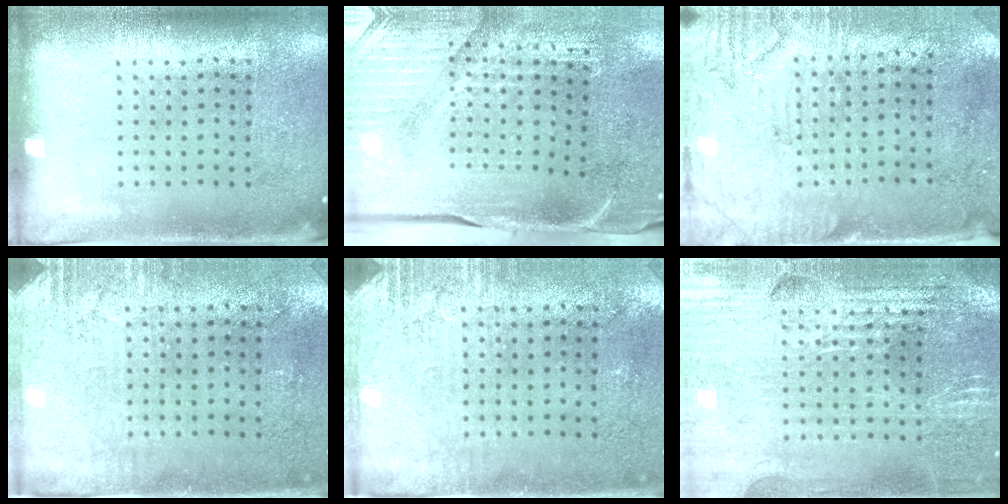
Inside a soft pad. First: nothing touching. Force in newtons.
{"total": 4.6, "press": 3.9, "slide": 2.5}
{"total": 3.1, "press": 2.5, "slide": 1.7}
{"total": 2.8, "press": 2.4, "slide": 1.6}
{"total": 2.7, "press": 2.3, "slide": 1.5}
{"total": 2.8, "press": 2.8, "slide": 0.4}